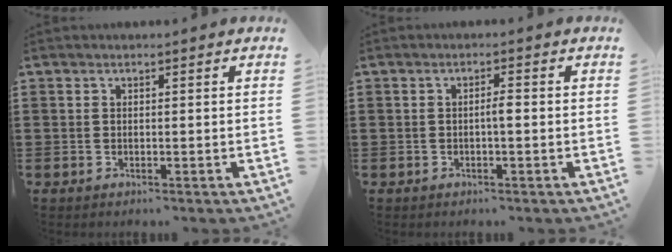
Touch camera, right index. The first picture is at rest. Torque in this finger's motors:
{"motor_torque": [0.35, -0.22, 0.05, 0.04]}